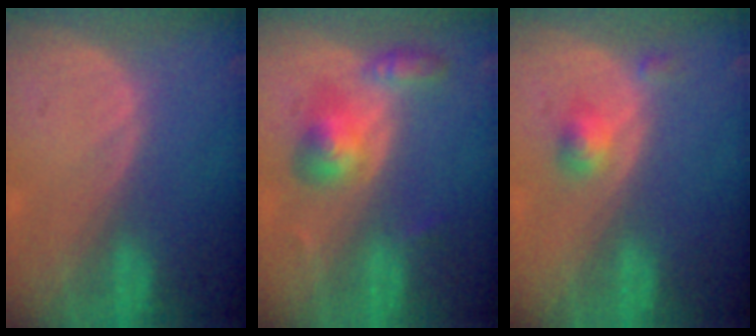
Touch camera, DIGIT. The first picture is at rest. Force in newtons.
{"total": 5.4, "press": 5.3, "slide": 1.4}
{"total": 2.6, "press": 2.4, "slide": 1.1}